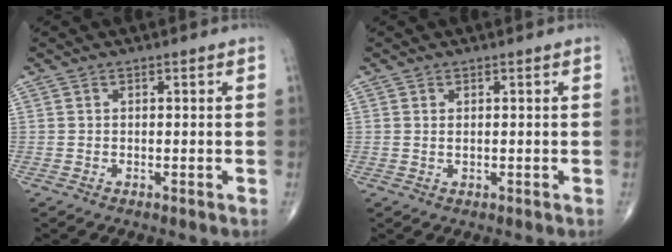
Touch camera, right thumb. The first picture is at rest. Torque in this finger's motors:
{"motor_torque": [-0.28, 0.27, 0.00, 0.01, -0.02]}